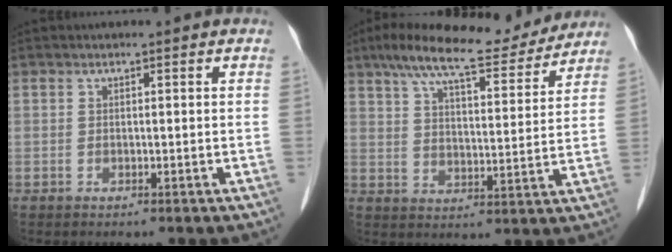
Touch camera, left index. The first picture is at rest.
{"total": 15.7, "force": [13.6, 3.1, 7.3], "torque": [-0.119, 0.016, 0.202]}